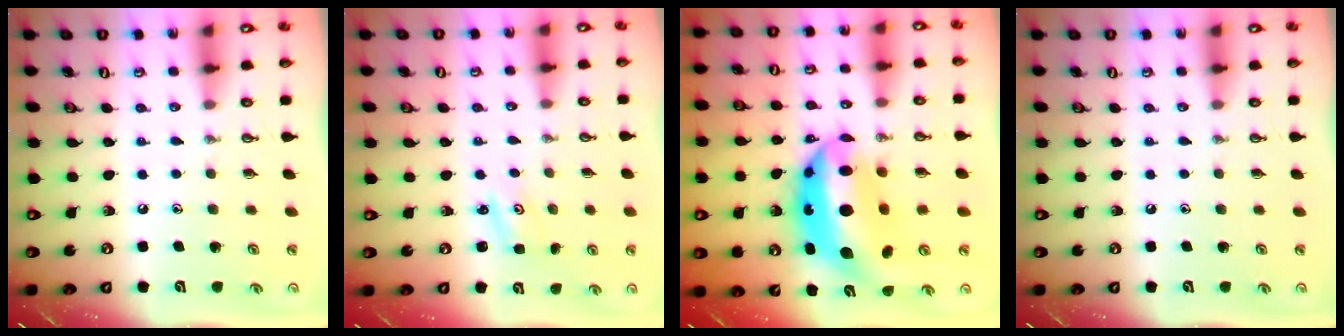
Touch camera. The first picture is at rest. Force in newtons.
{"total": 1.6, "press": 1.6, "slide": 0.2}
{"total": 18.4, "press": 18.3, "slide": 1.6}
{"total": 0.0}